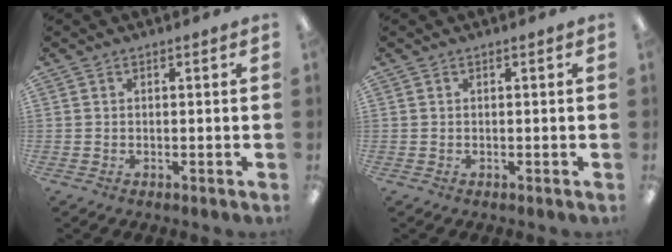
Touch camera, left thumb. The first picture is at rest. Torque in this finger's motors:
{"motor_torque": [0.00, 0.00, -0.02, 0.02, 0.00]}